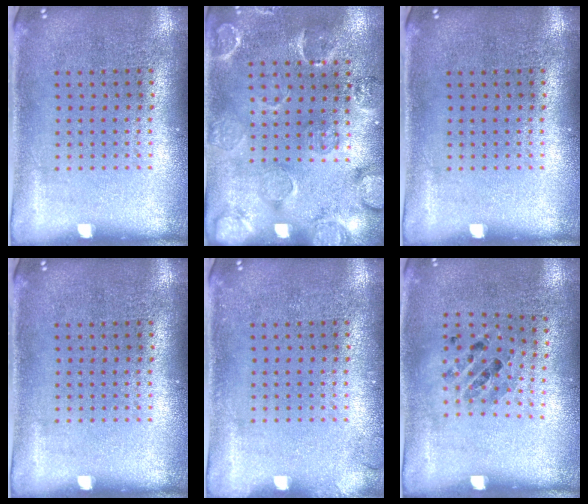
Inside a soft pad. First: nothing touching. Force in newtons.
{"total": 2.7, "press": 1.9, "slide": 1.9}
{"total": 0.0}
{"total": 0.0}
{"total": 0.7, "press": 0.7, "slide": 0.2}
{"total": 0.8, "press": 0.7, "slide": 0.4}